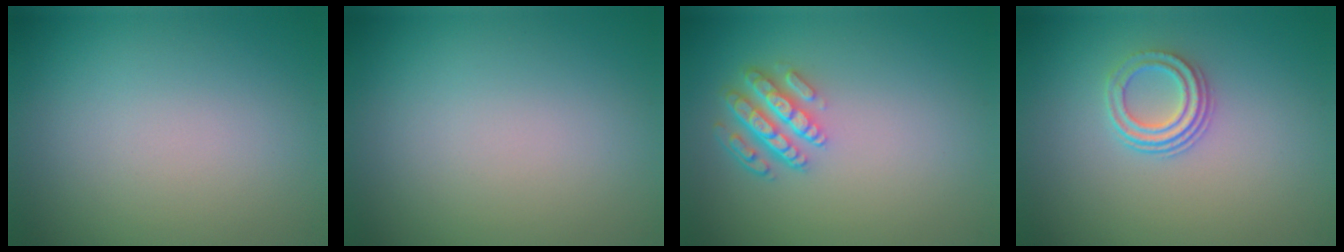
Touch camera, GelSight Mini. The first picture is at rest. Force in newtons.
{"total": 0.0}
{"total": 4.3, "press": 3.3, "slide": 2.8}
{"total": 2.5, "press": 2.1, "slide": 1.4}